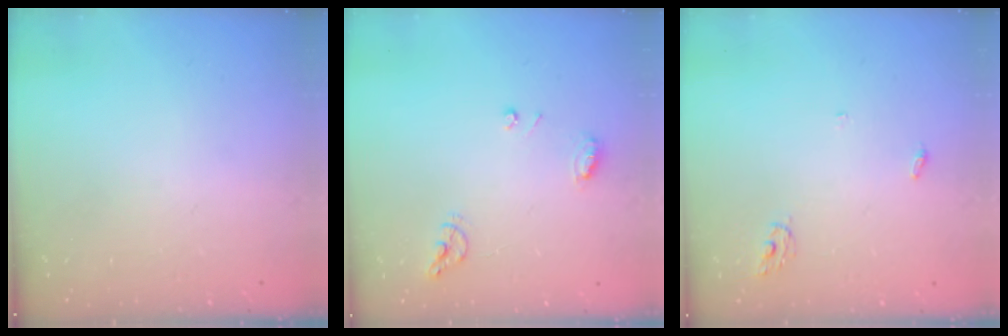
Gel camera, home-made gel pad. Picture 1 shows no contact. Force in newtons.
{"total": 7.5, "press": 7.4, "slide": 0.9}
{"total": 4.0, "press": 4.0, "slide": 0.3}